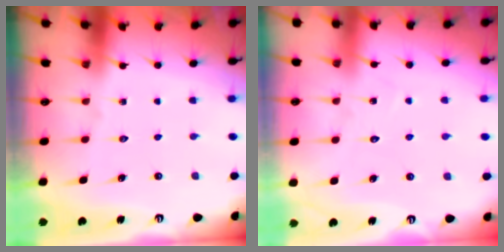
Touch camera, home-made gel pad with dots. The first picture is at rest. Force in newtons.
{"total": 5.3, "press": 5.2, "slide": 0.4}